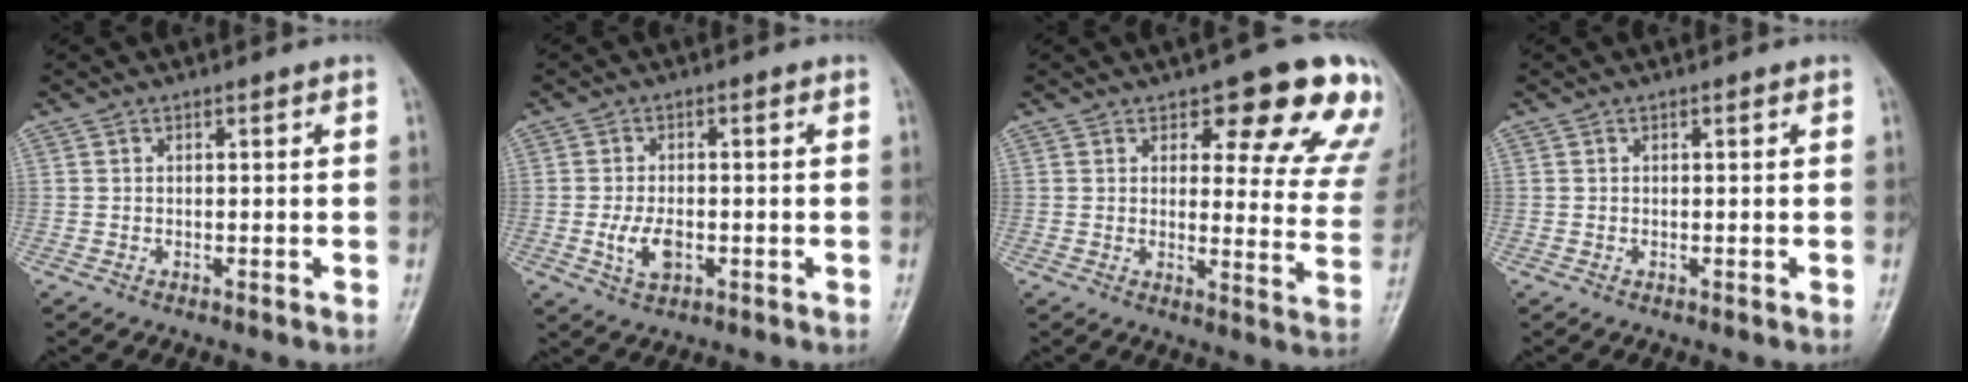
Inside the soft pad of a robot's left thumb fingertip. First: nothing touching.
{"total": 5.0, "force": [-1.3, 2.8, 3.9], "torque": [-0.075, 0.000, -0.020]}
{"total": 16.6, "force": [10.6, 6.3, 11.1], "torque": [-0.078, -0.053, 0.114]}
{"total": 0.0}